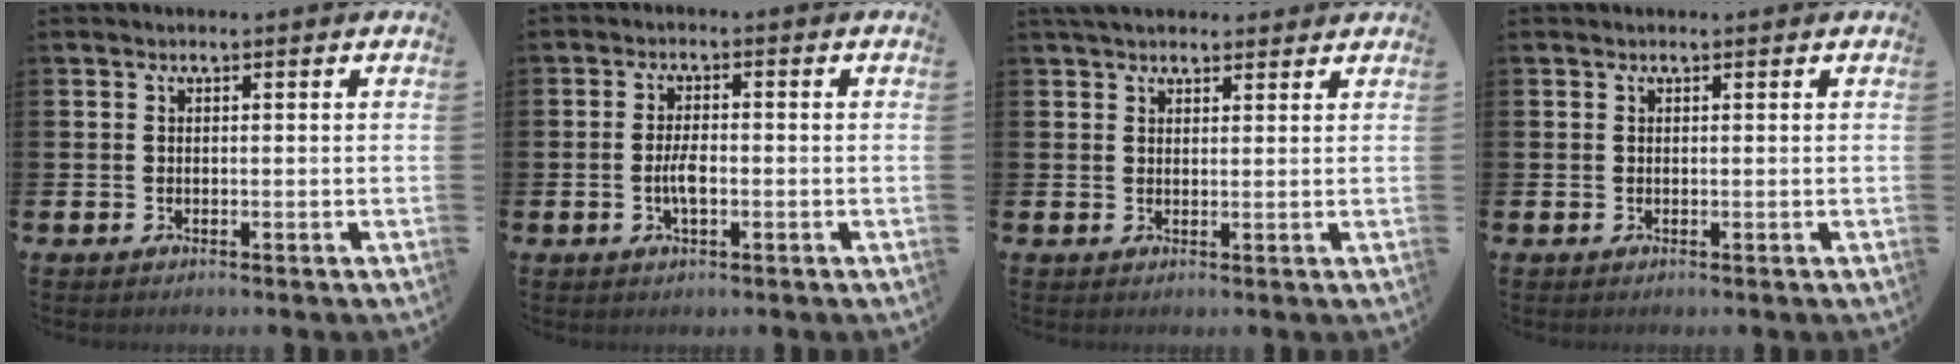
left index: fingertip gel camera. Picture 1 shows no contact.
{"total": 3.1, "force": [-0.6, 1.2, 2.8], "torque": [-0.051, 0.003, -0.012]}
{"total": 3.1, "force": [2.9, 1.0, 0.7], "torque": [-0.013, -0.007, 0.052]}
{"total": 0.0}